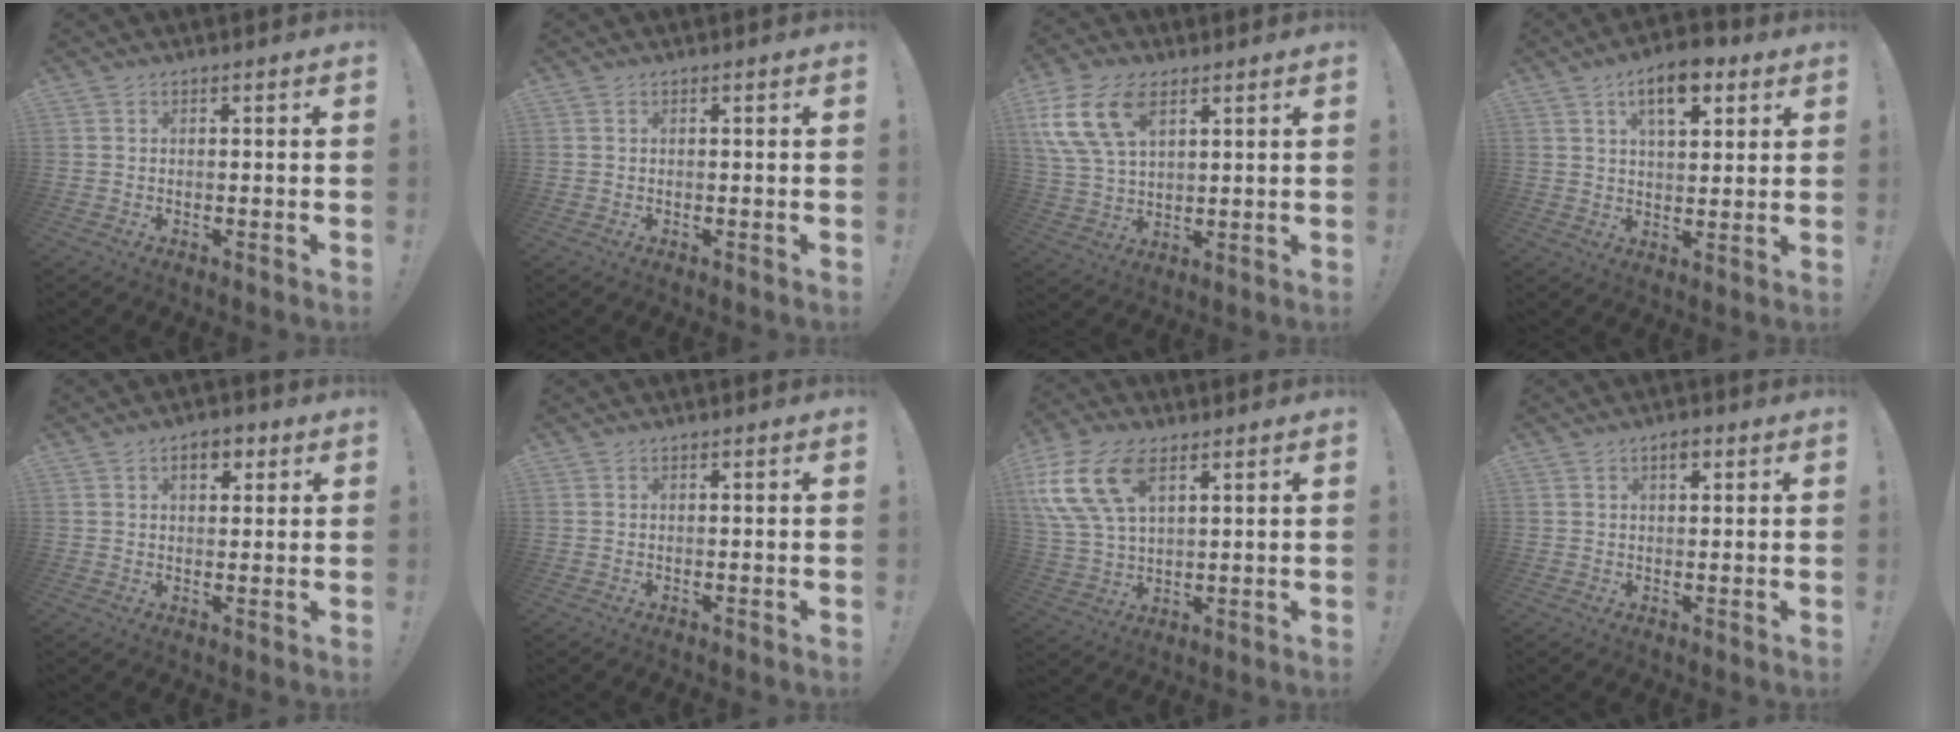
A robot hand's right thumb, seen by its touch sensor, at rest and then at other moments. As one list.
[{"total": 0.0}, {"total": 14.7, "force": [6.8, 8.7, 9.8], "torque": [-0.199, -0.017, 0.127]}, {"total": 10.5, "force": [5.6, 5.0, 7.3], "torque": [-0.098, -0.018, 0.093]}, {"total": 4.9, "force": [2.1, 3.0, 3.2], "torque": [-0.047, 0.003, 0.034]}, {"total": 0.0}, {"total": 16.3, "force": [7.0, 9.5, 11.2], "torque": [-0.244, -0.020, 0.130]}, {"total": 2.4, "force": [1.2, 1.2, 1.7], "torque": [-0.017, -0.003, 0.017]}]